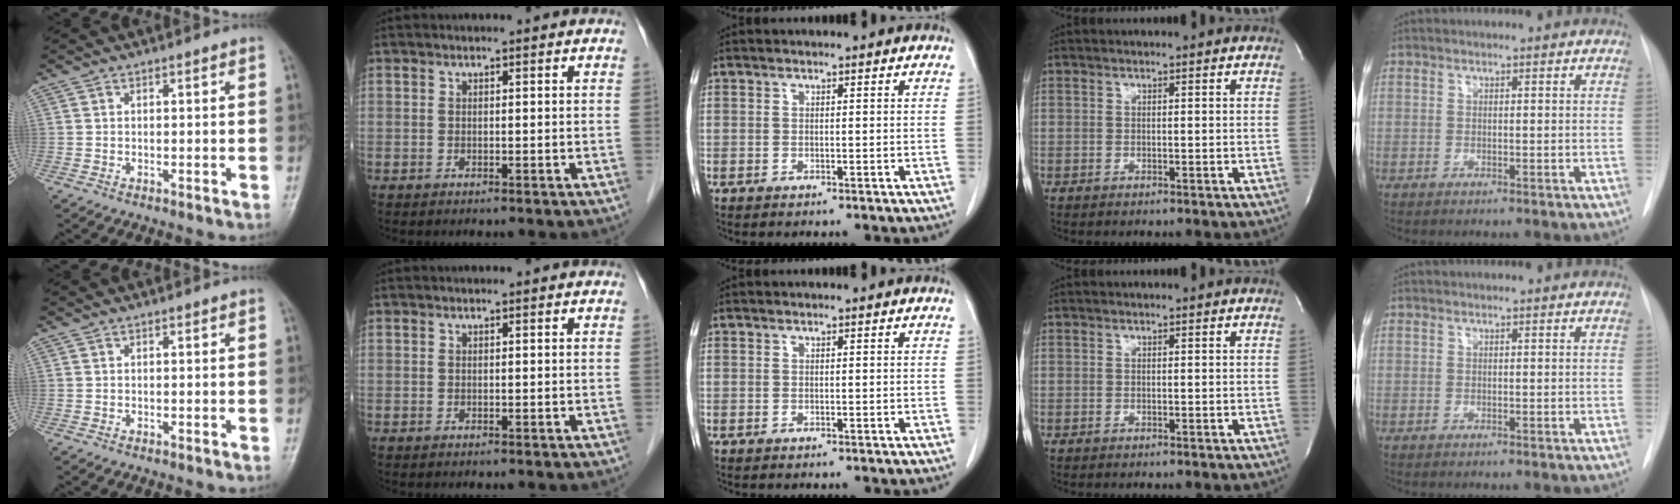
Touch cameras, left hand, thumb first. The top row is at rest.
{}